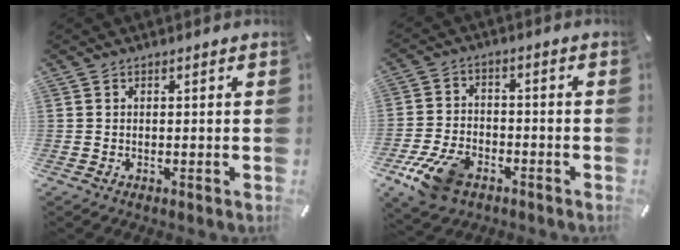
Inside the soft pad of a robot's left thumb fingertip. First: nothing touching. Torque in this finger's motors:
{"motor_torque": [-0.55, 1.09, 0.82, 0.82, 0.10]}